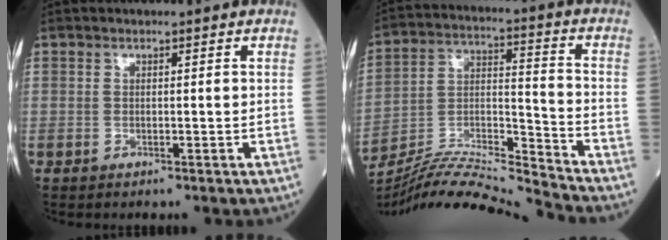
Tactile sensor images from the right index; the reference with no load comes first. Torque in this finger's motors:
{"motor_torque": [0.02, 0.02, 0.18, 0.04]}